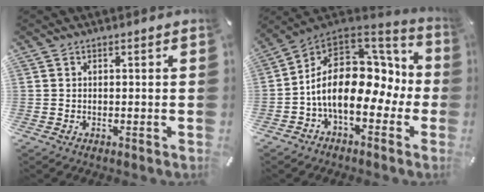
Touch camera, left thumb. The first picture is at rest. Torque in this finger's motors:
{"motor_torque": [0.79, 1.42, 2.30, 0.48, 0.76]}